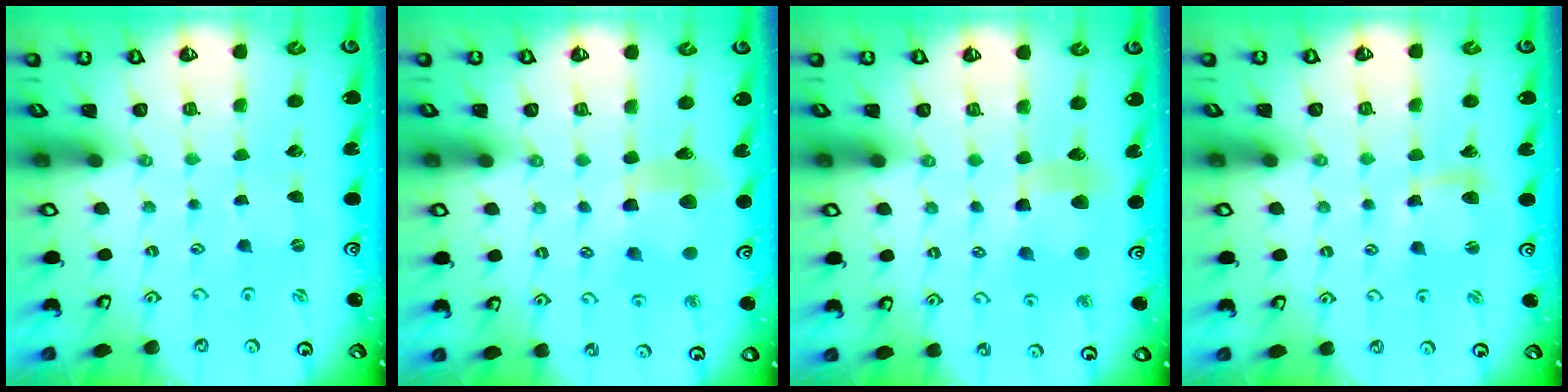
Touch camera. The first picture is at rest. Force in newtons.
{"total": 9.7, "press": 9.6, "slide": 1.5}
{"total": 7.7, "press": 7.6, "slide": 1.1}
{"total": 7.2, "press": 7.2, "slide": 1.0}